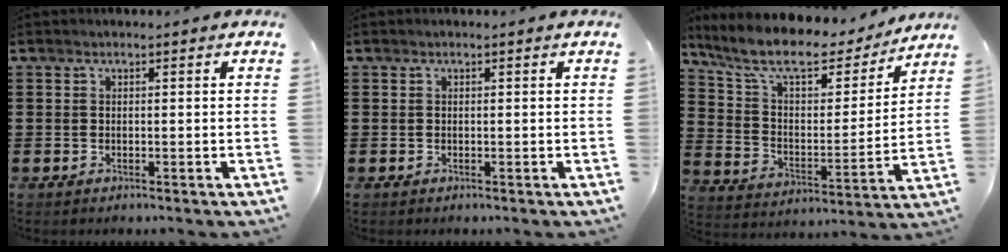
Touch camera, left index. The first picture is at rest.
{"total": 0.0}
{"total": 9.9, "force": [8.2, 2.6, 5.0], "torque": [-0.130, -0.044, 0.140]}